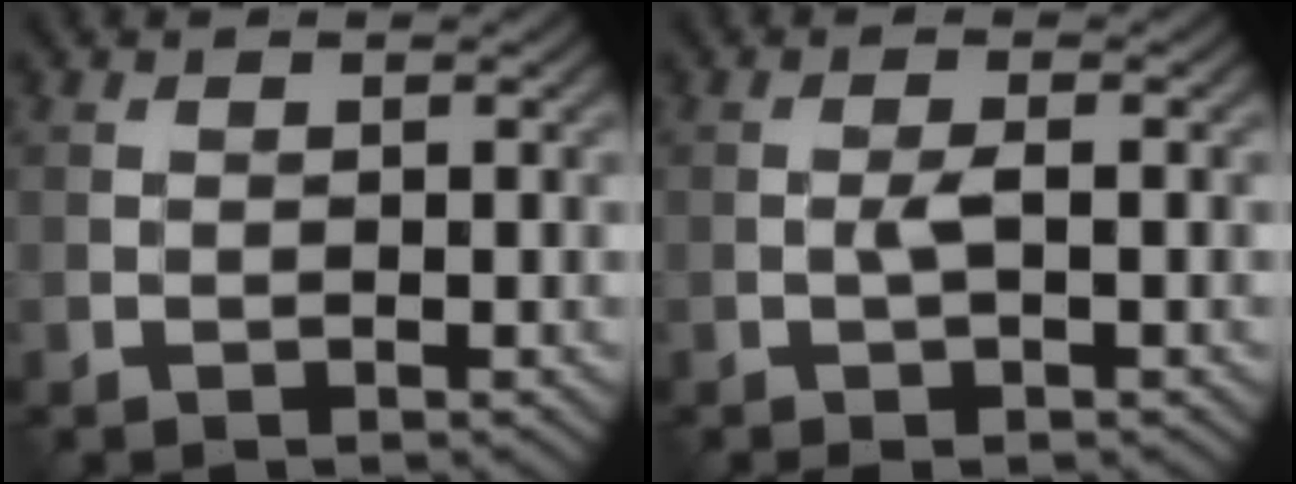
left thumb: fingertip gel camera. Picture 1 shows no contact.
{"total": 1.7, "force": [-0.4, 0.3, 1.6], "torque": [-0.033, 0.005, -0.012]}